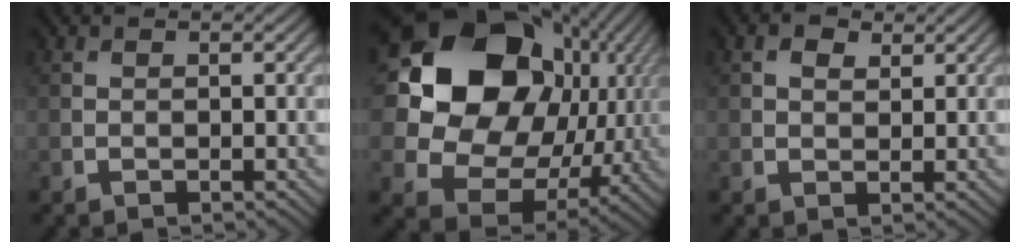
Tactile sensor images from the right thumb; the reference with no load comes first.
{"total": 21.7, "force": [5.7, 18.0, 10.7], "torque": [-0.298, 0.011, 0.129]}
{"total": 2.3, "force": [1.1, 1.3, 1.4], "torque": [-0.030, 0.001, 0.021]}